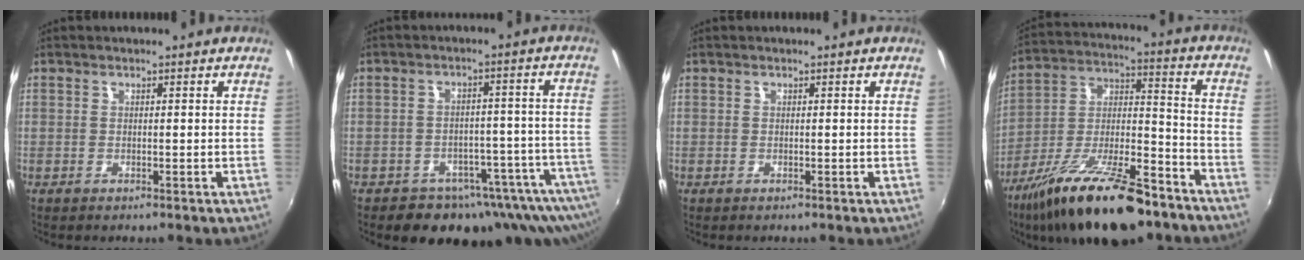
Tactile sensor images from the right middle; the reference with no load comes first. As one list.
[{"total": 17.3, "force": [-13.3, 8.7, 6.7], "torque": [-0.092, 0.007, -0.156]}, {"total": 0.0}, {"total": 23.4, "force": [-15.7, 7.6, 15.5], "torque": [-0.275, -0.018, -0.251]}]